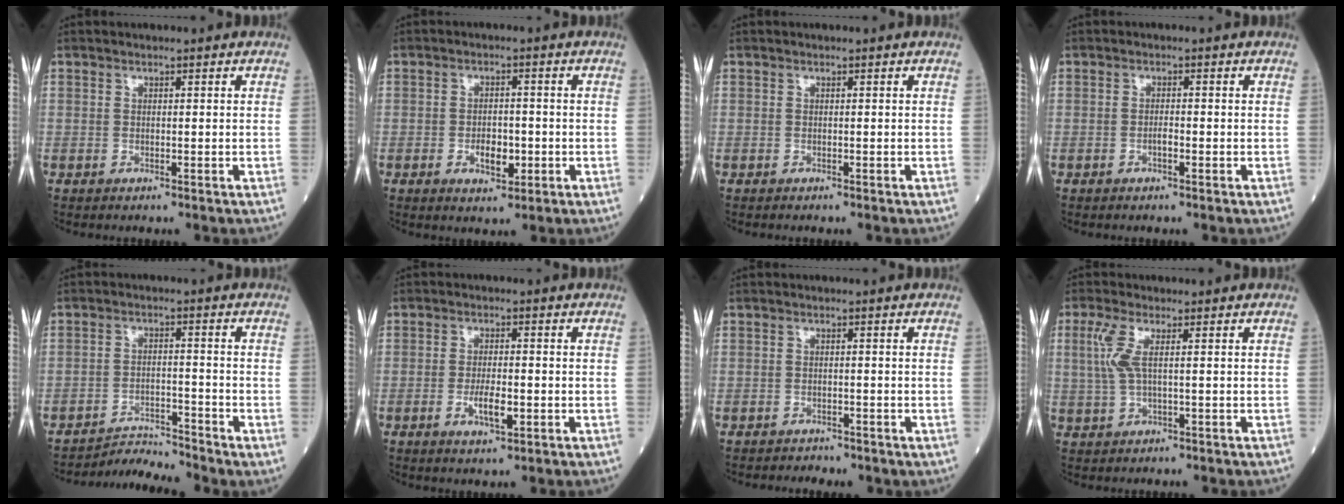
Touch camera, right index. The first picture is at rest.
{"total": 4.2, "force": [-1.3, 2.1, 3.4], "torque": [-0.055, 0.002, -0.017]}
{"total": 0.0}
{"total": 1.4, "force": [-0.6, 0.2, 1.3], "torque": [-0.021, 0.002, -0.013]}
{"total": 4.5, "force": [-4.2, -1.3, -0.7], "torque": [0.008, -0.010, -0.072]}
{"total": 4.2, "force": [-1.3, 1.1, 3.8], "torque": [-0.073, -0.002, -0.020]}
{"total": 2.2, "force": [-1.9, 1.1, 0.1], "torque": [-0.010, -0.001, -0.027]}
{"total": 4.0, "force": [0.8, 0.7, 3.8], "torque": [-0.101, 0.009, 0.017]}